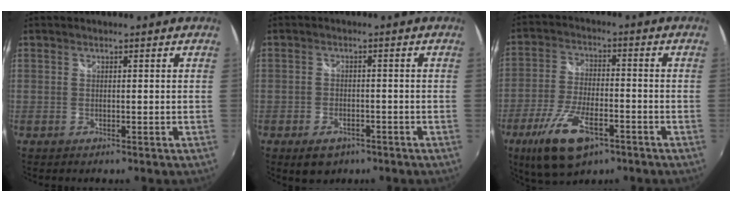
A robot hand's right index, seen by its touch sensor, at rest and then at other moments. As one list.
[{"total": 5.2, "force": [-3.3, 3.3, 2.3], "torque": [-0.057, -0.007, -0.047]}, {"total": 13.7, "force": [-7.6, 5.8, 9.9], "torque": [-0.213, -0.027, -0.137]}]